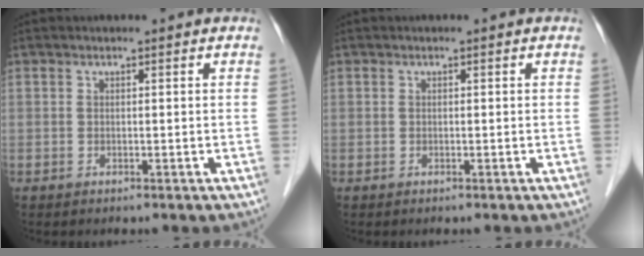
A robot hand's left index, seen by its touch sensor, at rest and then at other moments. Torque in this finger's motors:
{"motor_torque": [0.00, 0.00, 0.00, 0.00]}